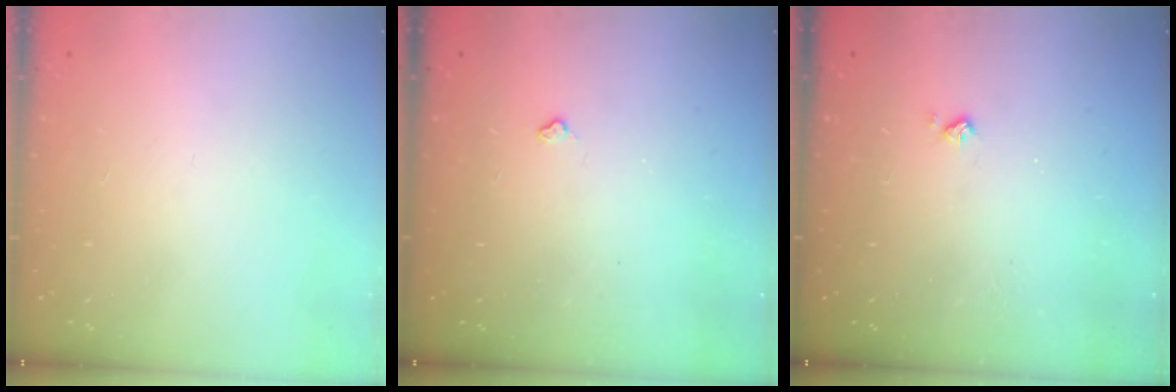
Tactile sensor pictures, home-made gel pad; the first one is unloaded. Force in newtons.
{"total": 2.7, "press": 2.6, "slide": 0.4}
{"total": 2.7, "press": 2.7, "slide": 0.4}